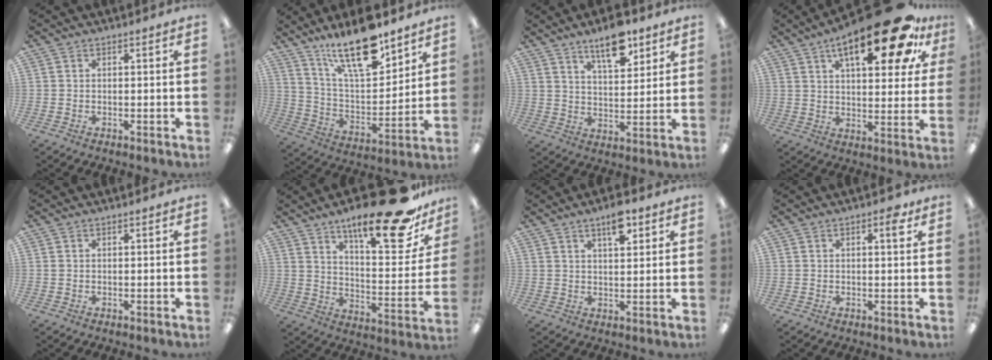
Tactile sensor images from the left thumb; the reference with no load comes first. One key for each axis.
{"total": 20.2, "fx": 14.5, "fy": 6.8, "fz": 12.4, "tx": -0.212, "ty": -0.082, "tz": 0.245}
{"total": 11.3, "fx": 7.9, "fy": 4.5, "fz": 6.8, "tx": -0.094, "ty": -0.042, "tz": 0.133}
{"total": 21.9, "fx": 12.3, "fy": 7.4, "fz": 16.5, "tx": -0.247, "ty": -0.054, "tz": 0.190}
{"total": 0.6, "fx": 0.3, "fy": 0.3, "fz": 0.4, "tx": -0.009, "ty": 0.003, "tz": 0.005}
{"total": 23.6, "fx": 16.7, "fy": 6.1, "fz": 15.5, "tx": -0.224, "ty": -0.112, "tz": 0.265}
{"total": 6.8, "fx": 4.4, "fy": 2.5, "fz": 4.6, "tx": -0.061, "ty": -0.020, "tz": 0.069}
{"total": 3.3, "fx": 1.7, "fy": 1.0, "fz": 2.6, "tx": -0.032, "ty": -0.004, "tz": 0.022}